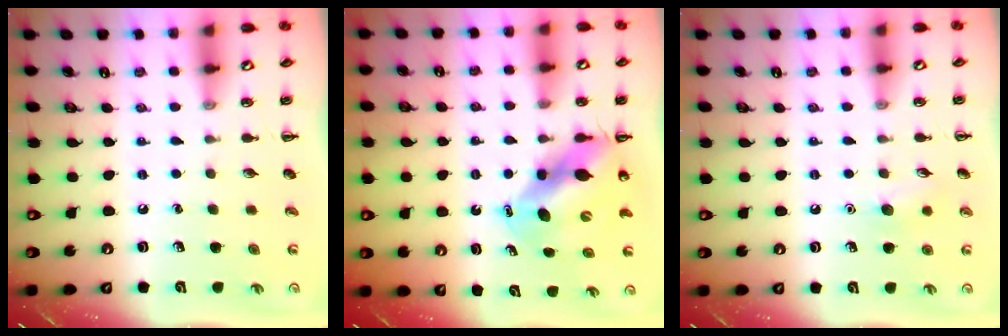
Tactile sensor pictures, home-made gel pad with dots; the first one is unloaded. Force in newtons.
{"total": 10.6, "press": 10.2, "slide": 2.9}
{"total": 7.0, "press": 6.8, "slide": 1.6}